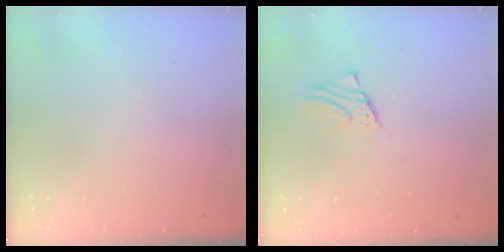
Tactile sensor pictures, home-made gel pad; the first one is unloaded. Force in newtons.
{"total": 0.9, "press": 0.9, "slide": 0.1}